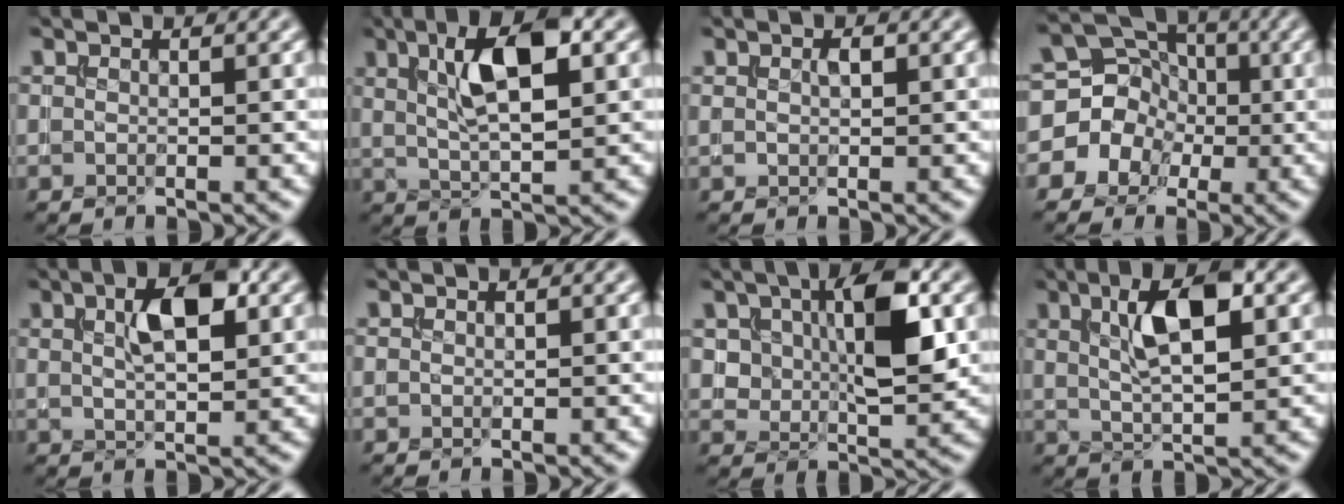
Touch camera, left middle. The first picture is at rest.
{"total": 7.2, "force": [2.4, 2.4, 6.3], "torque": [-0.110, 0.006, 0.040]}
{"total": 1.1, "force": [0.4, 0.6, 0.9], "torque": [-0.017, 0.002, 0.007]}
{"total": 9.1, "force": [-0.9, 8.4, 3.2], "torque": [-0.055, 0.037, -0.059]}
{"total": 5.3, "force": [1.9, 2.1, 4.5], "torque": [-0.078, 0.009, 0.031]}
{"total": 0.0}
{"total": 8.0, "force": [2.0, 4.1, 6.6], "torque": [-0.112, 0.005, 0.034]}
{"total": 6.5, "force": [2.3, 2.2, 5.7], "torque": [-0.100, 0.005, 0.037]}